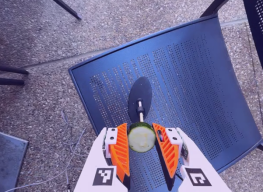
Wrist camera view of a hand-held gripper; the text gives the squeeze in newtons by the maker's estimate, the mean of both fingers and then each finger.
{"total": 10.3, "left": 9.7, "right": 10.8}